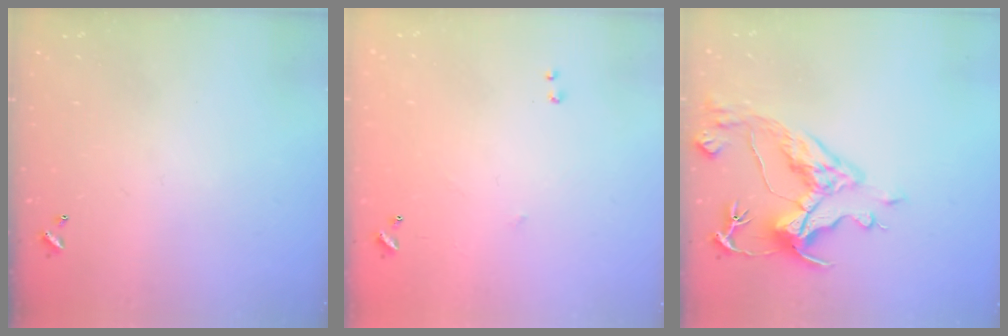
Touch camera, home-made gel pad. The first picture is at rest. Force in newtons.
{"total": 6.4, "press": 6.3, "slide": 0.8}
{"total": 8.7, "press": 8.5, "slide": 1.9}